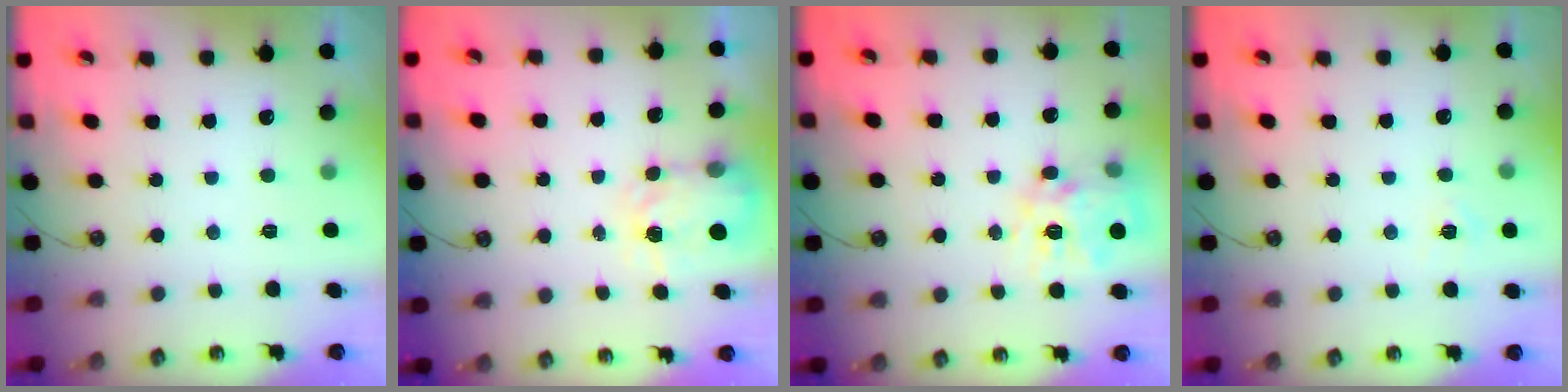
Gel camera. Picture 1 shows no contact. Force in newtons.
{"total": 4.3, "press": 4.2, "slide": 0.5}
{"total": 14.0, "press": 14.0, "slide": 1.2}
{"total": 3.7, "press": 3.7, "slide": 0.3}